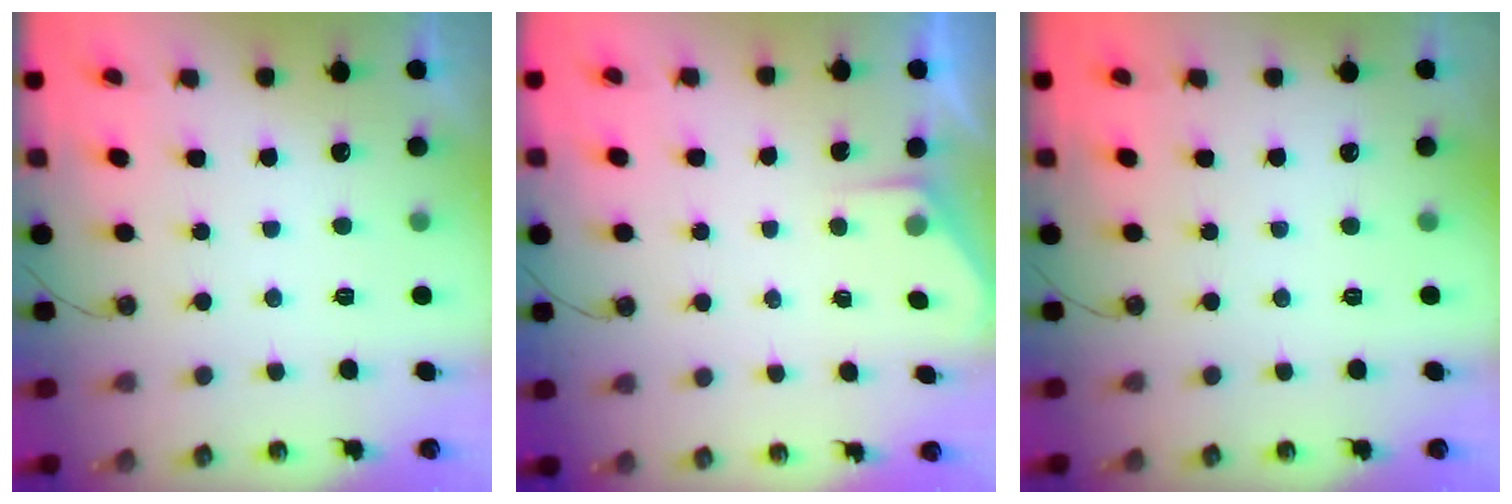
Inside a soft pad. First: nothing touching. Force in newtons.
{"total": 2.2, "press": 2.2, "slide": 0.3}
{"total": 0.0}